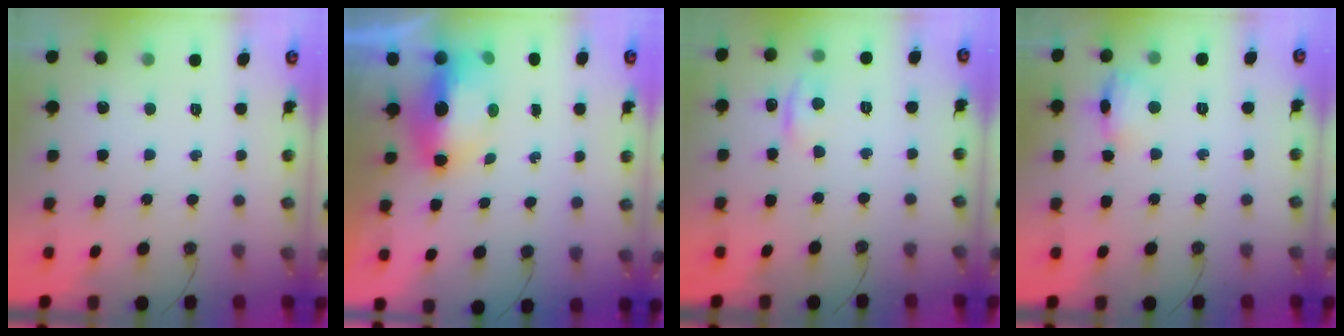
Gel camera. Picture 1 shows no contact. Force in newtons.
{"total": 9.4, "press": 9.3, "slide": 1.5}
{"total": 4.4, "press": 4.4, "slide": 0.6}
{"total": 7.8, "press": 7.7, "slide": 1.2}